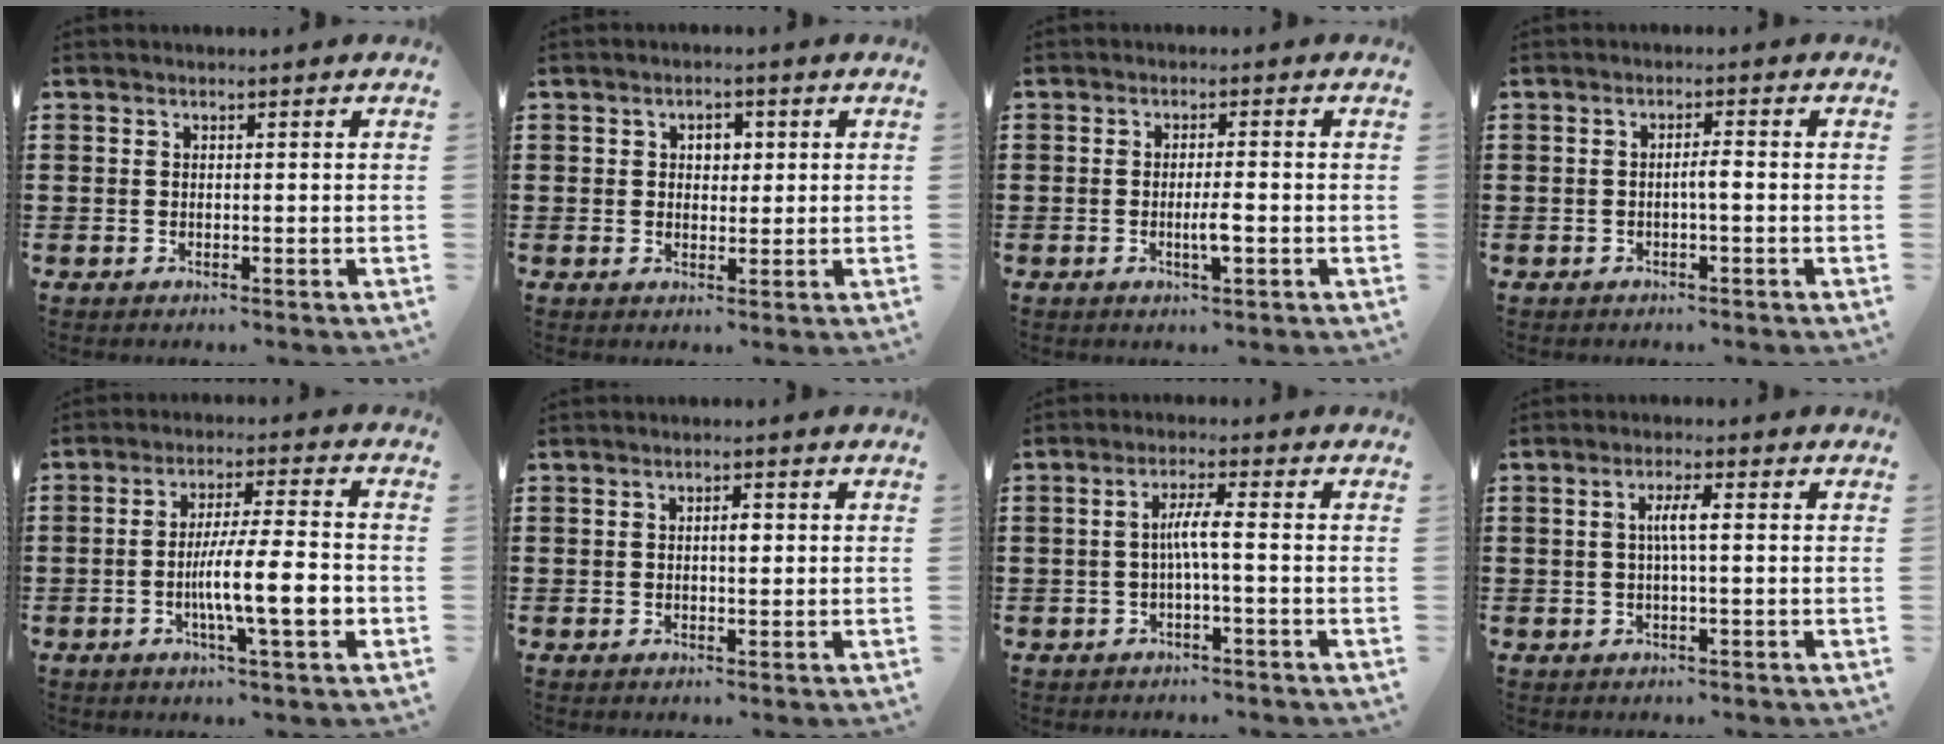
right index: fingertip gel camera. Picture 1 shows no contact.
{"total": 2.4, "force": [0.6, 1.9, 1.4], "torque": [-0.027, 0.008, 0.006]}
{"total": 3.1, "force": [-0.9, 0.4, 3.0], "torque": [-0.052, -0.001, -0.016]}
{"total": 1.7, "force": [-0.5, 0.1, 1.6], "torque": [-0.030, 0.002, -0.010]}
{"total": 10.7, "force": [-2.6, 1.7, 10.2], "torque": [-0.158, -0.008, -0.046]}
{"total": 2.0, "force": [0.2, 0.7, 1.8], "torque": [-0.036, 0.005, 0.002]}
{"total": 3.9, "force": [-0.5, 0.2, 3.9], "torque": [-0.072, 0.001, -0.013]}
{"total": 3.1, "force": [0.1, 0.4, 3.1], "torque": [-0.058, 0.002, -0.002]}